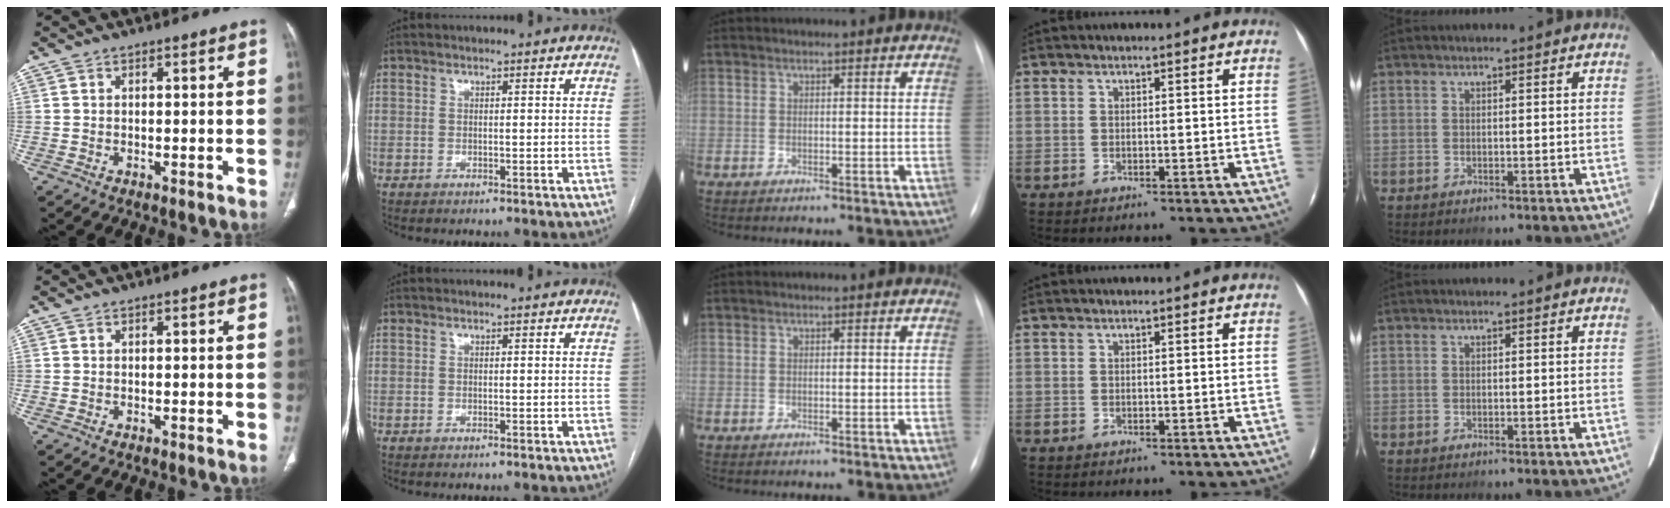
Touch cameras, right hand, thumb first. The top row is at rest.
{}